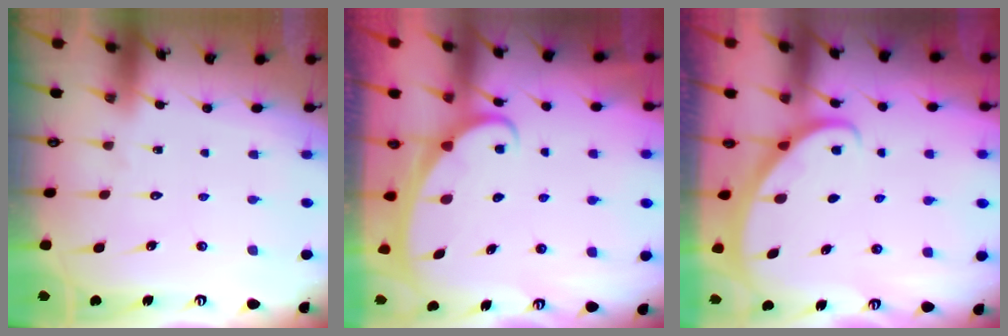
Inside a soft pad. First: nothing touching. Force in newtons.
{"total": 2.6, "press": 2.6, "slide": 0.3}
{"total": 2.6, "press": 2.6, "slide": 0.1}